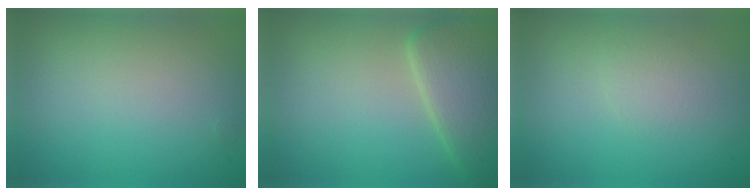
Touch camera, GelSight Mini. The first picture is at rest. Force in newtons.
{"total": 6.1, "press": 6.1, "slide": 0.3}
{"total": 1.3, "press": 1.3, "slide": 0.2}